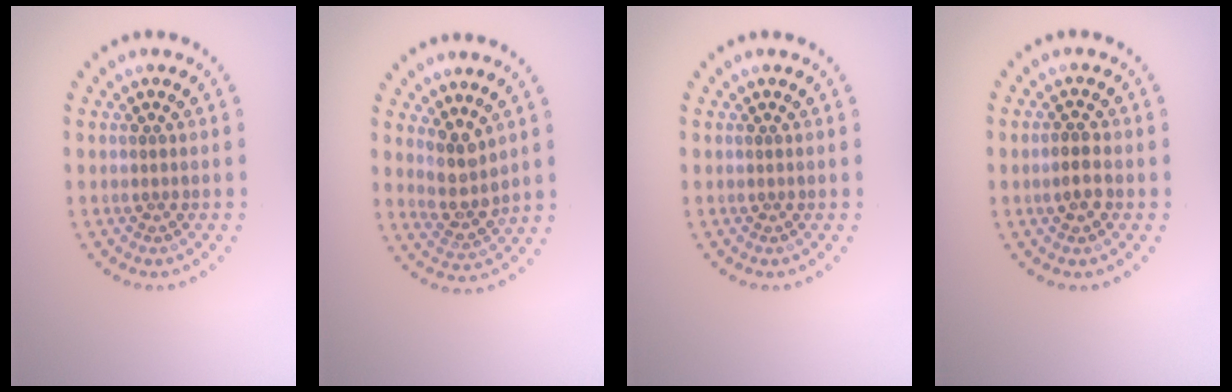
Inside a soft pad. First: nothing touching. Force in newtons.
{"total": 3.2, "press": 2.4, "slide": 2.0}
{"total": 0.0}
{"total": 1.9, "press": 1.8, "slide": 0.4}